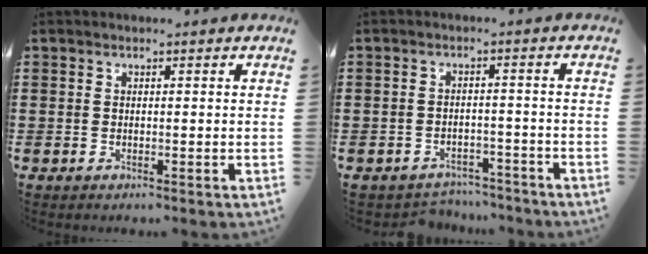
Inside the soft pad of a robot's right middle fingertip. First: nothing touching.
{"total": 3.0, "force": [-3.0, 0.6, -0.3], "torque": [-0.005, 0.000, -0.065]}